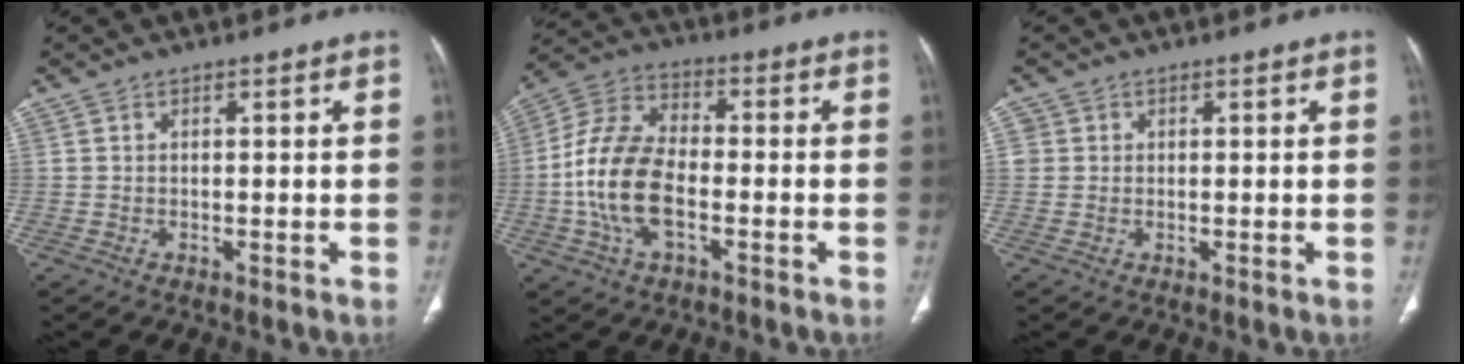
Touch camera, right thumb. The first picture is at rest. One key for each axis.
{"total": 13.9, "fx": -3.0, "fy": 7.8, "fz": 11.1, "tx": -0.223, "ty": 0.028, "tz": -0.060}
{"total": 1.5, "fx": 0.3, "fy": 1.4, "fz": 0.1, "tx": 0.009, "ty": 0.003, "tz": 0.003}